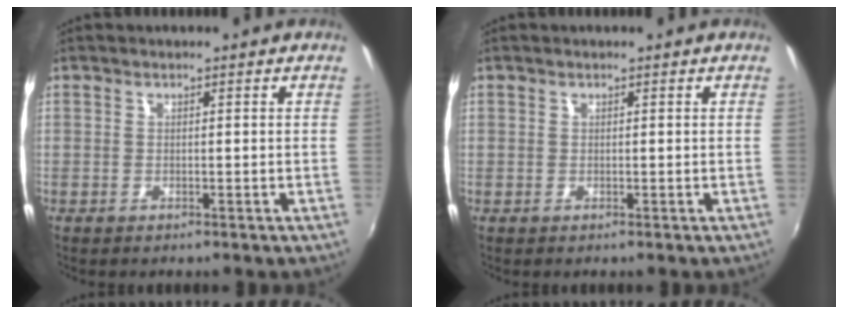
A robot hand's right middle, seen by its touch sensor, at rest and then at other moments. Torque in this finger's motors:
{"motor_torque": [-1.05, 0.84, -0.55, -0.17]}